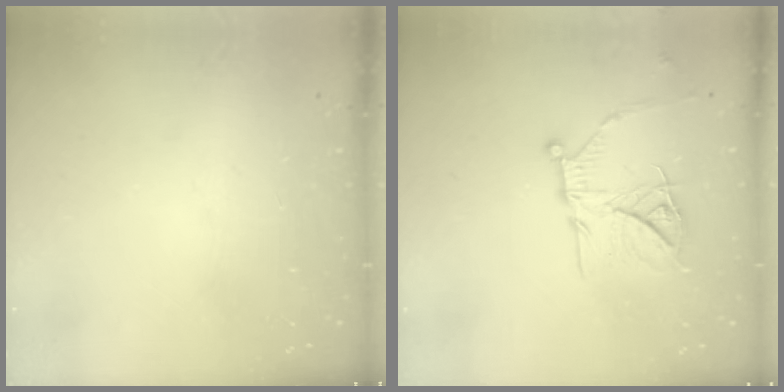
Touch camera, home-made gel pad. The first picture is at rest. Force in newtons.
{"total": 17.1, "press": 17.0, "slide": 1.5}